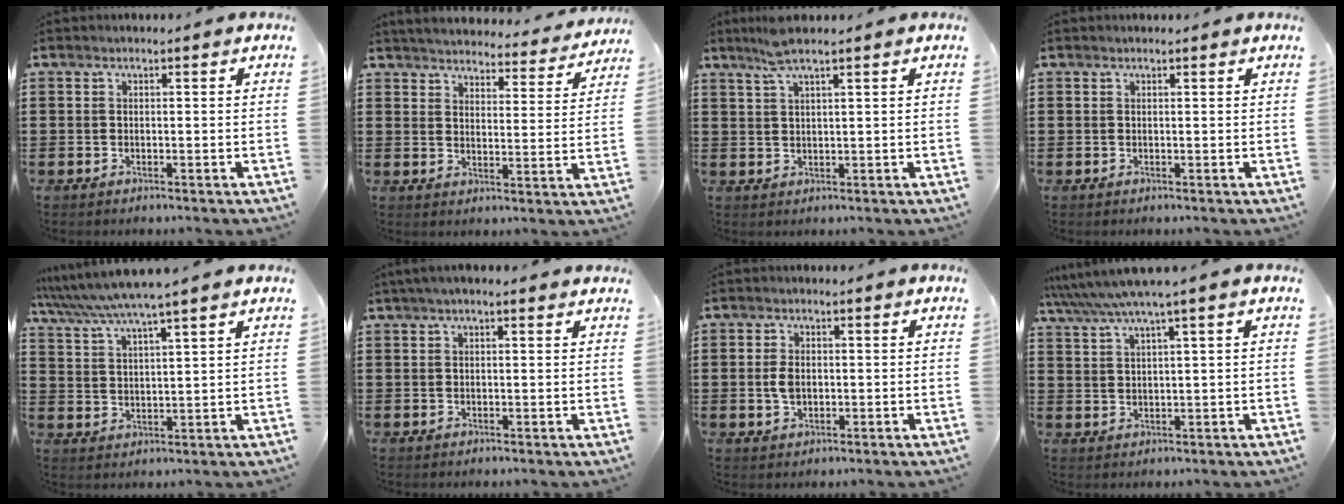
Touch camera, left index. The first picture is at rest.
{"total": 3.9, "force": [3.9, -0.1, 0.1], "torque": [-0.018, -0.034, 0.062]}
{"total": 4.0, "force": [2.9, 0.1, 2.8], "torque": [-0.061, 0.003, 0.052]}
{"total": 0.0}
{"total": 5.6, "force": [4.9, -0.7, 2.5], "torque": [-0.066, -0.024, 0.084]}
{"total": 1.7, "force": [1.1, 0.3, 1.3], "torque": [-0.025, 0.005, 0.019]}
{"total": 3.0, "force": [-0.1, 1.9, 2.3], "torque": [-0.055, 0.002, -0.004]}
{"total": 4.3, "force": [2.9, -0.4, 3.2], "torque": [-0.071, -0.009, 0.048]}